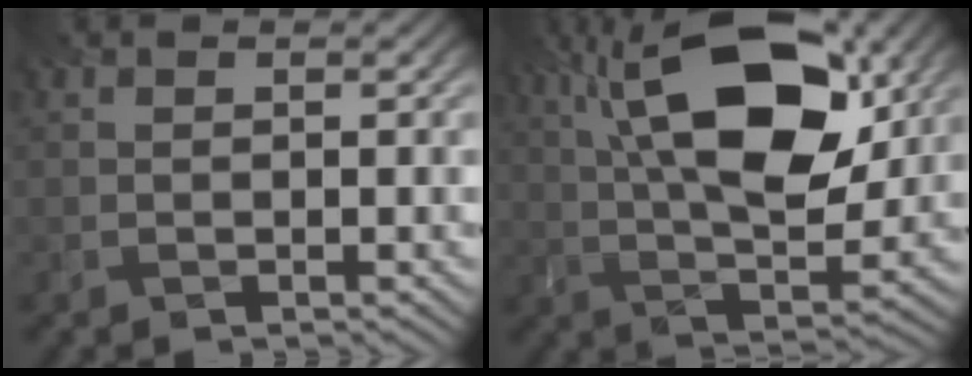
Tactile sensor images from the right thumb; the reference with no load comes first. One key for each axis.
{"total": 17.0, "fx": 5.8, "fy": 7.6, "fz": 14.1, "tx": -0.241, "ty": 0.033, "tz": 0.071}